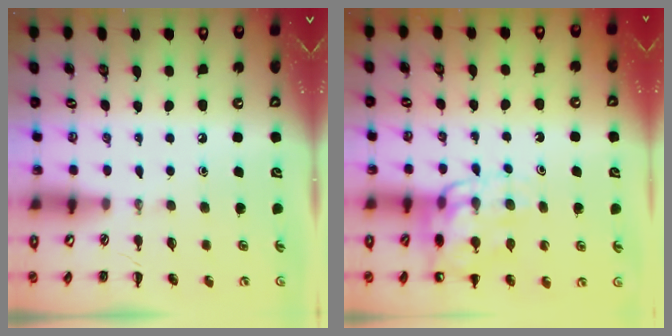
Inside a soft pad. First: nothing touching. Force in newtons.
{"total": 12.1, "press": 11.7, "slide": 2.8}